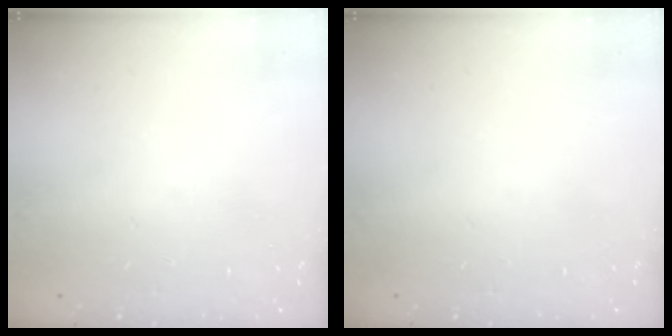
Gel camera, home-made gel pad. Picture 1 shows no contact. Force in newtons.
{"total": 0.0}